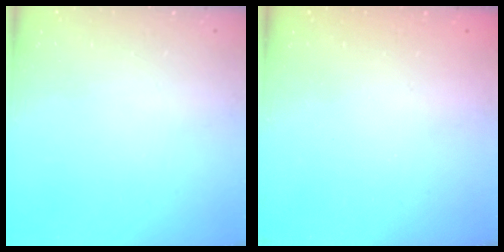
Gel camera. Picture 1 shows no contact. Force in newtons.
{"total": 2.6, "press": 2.5, "slide": 0.9}